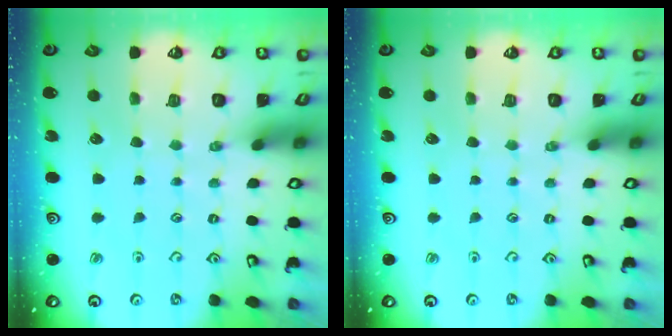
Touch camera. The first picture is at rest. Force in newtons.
{"total": 0.0}